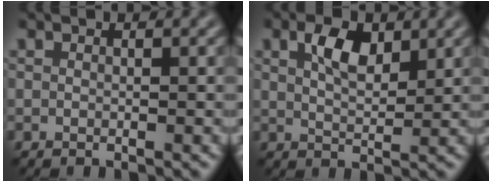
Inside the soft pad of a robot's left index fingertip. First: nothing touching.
{"total": 3.5, "force": [1.7, 1.7, 2.6], "torque": [-0.051, 0.005, 0.033]}